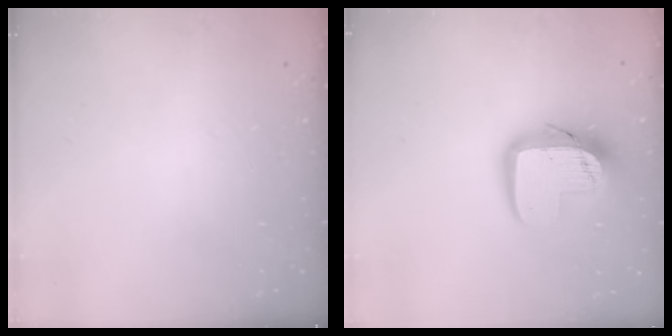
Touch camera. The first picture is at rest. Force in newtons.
{"total": 15.1, "press": 15.0, "slide": 1.2}